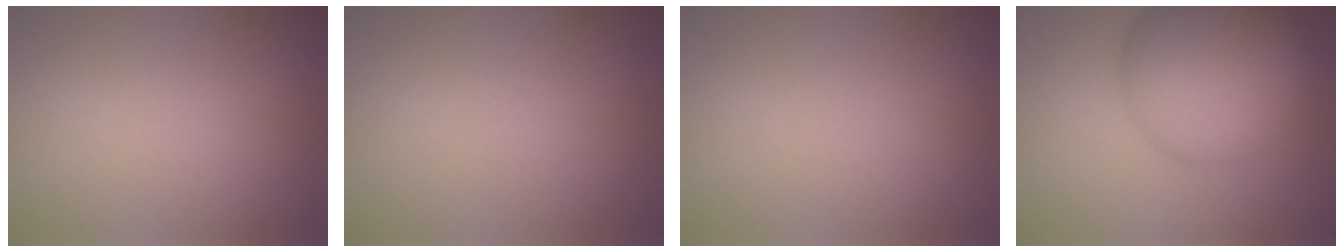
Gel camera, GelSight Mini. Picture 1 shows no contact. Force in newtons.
{"total": 0.0}
{"total": 0.0}
{"total": 12.5, "press": 12.5, "slide": 0.2}